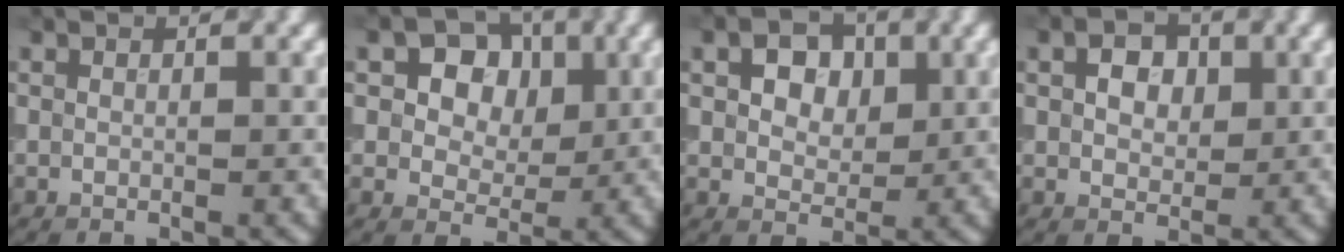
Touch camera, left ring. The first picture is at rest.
{"total": 6.2, "force": [2.0, 4.8, 3.4], "torque": [-0.057, 0.012, 0.016]}
{"total": 4.2, "force": [1.3, 3.0, 2.7], "torque": [-0.043, 0.007, 0.007]}
{"total": 2.9, "force": [0.8, 2.1, 1.8], "torque": [-0.034, 0.003, 0.011]}